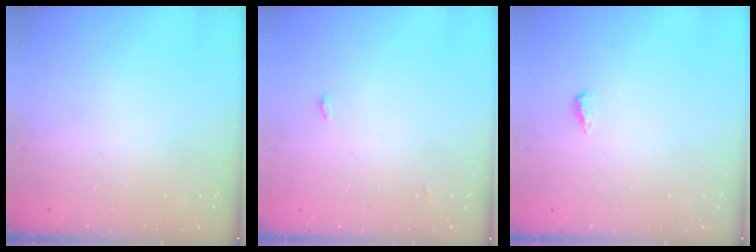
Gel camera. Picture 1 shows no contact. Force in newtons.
{"total": 6.3, "press": 2.7, "slide": 5.7}
{"total": 4.3, "press": 4.2, "slide": 0.9}